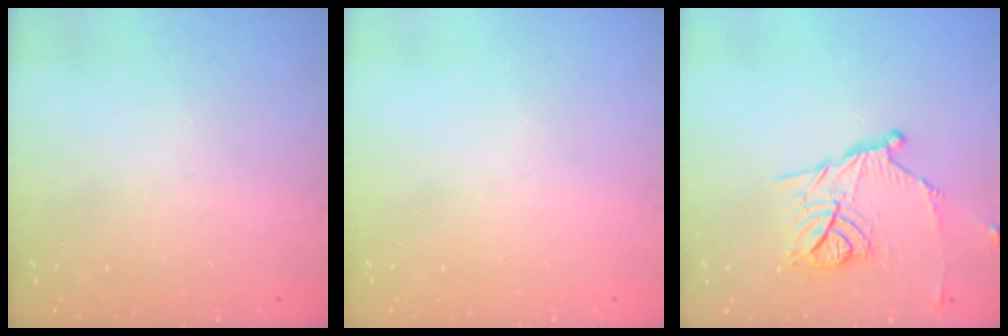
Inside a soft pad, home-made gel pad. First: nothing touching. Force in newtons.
{"total": 0.0}
{"total": 13.2, "press": 13.2, "slide": 0.3}